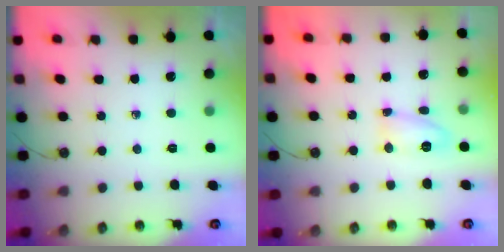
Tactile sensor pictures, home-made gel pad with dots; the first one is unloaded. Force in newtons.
{"total": 21.8, "press": 9.7, "slide": 19.6}